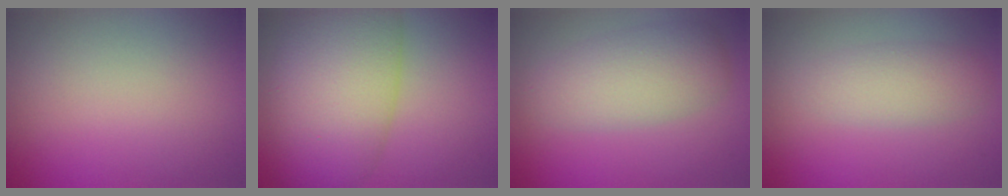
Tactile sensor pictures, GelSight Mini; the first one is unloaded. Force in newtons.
{"total": 11.1, "press": 11.1, "slide": 0.5}
{"total": 4.7, "press": 4.7, "slide": 0.2}
{"total": 2.9, "press": 2.9, "slide": 0.2}